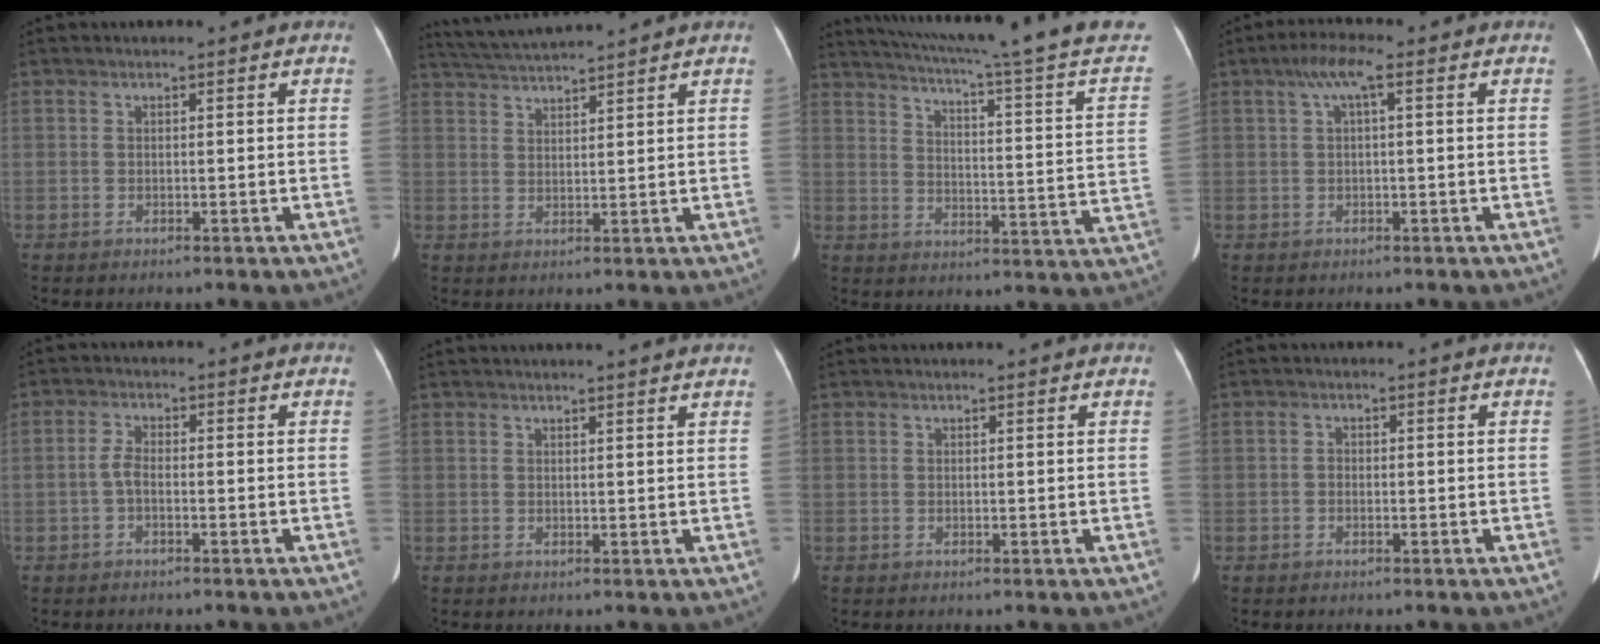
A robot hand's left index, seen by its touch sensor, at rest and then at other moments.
{"total": 7.0, "force": [6.6, -1.1, 2.1], "torque": [-0.046, 0.022, 0.118]}
{"total": 25.2, "force": [22.0, -1.7, 12.1], "torque": [-0.192, -0.065, 0.274]}
{"total": 3.7, "force": [1.3, 0.5, 3.4], "torque": [-0.067, 0.021, 0.025]}
{"total": 2.1, "force": [-0.8, 0.8, 1.7], "torque": [-0.038, 0.003, -0.015]}
{"total": 6.2, "force": [5.9, -0.2, 1.9], "torque": [-0.023, 0.019, 0.058]}
{"total": 1.4, "force": [1.3, 0.2, 0.3], "torque": [-0.008, 0.012, 0.018]}
{"total": 0.9, "force": [-0.4, 0.8, 0.1], "torque": [-0.001, 0.003, -0.009]}